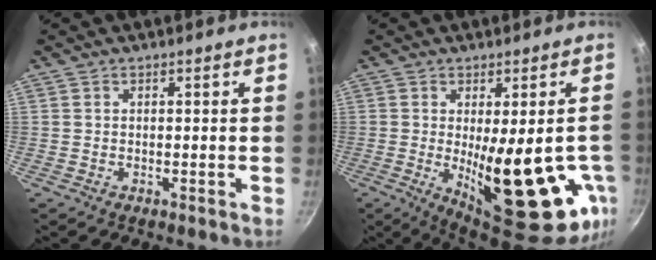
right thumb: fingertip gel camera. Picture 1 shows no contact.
{"total": 21.7, "force": [-4.2, 7.6, 19.8], "torque": [-0.249, -0.031, -0.032]}